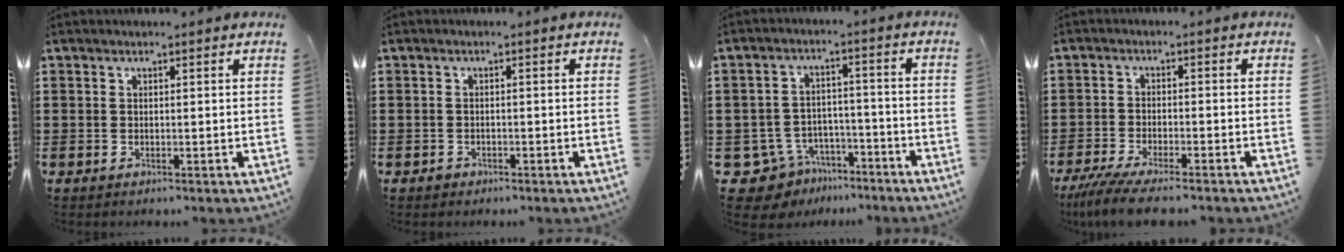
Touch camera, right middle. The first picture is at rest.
{"total": 0.8, "force": [-0.5, 0.6, 0.2], "torque": [-0.006, -0.001, -0.010]}
{"total": 7.3, "force": [-6.3, 3.5, 1.1], "torque": [-0.046, 0.017, -0.125]}
{"total": 4.7, "force": [-4.2, -0.1, 2.1], "torque": [-0.056, -0.019, -0.083]}